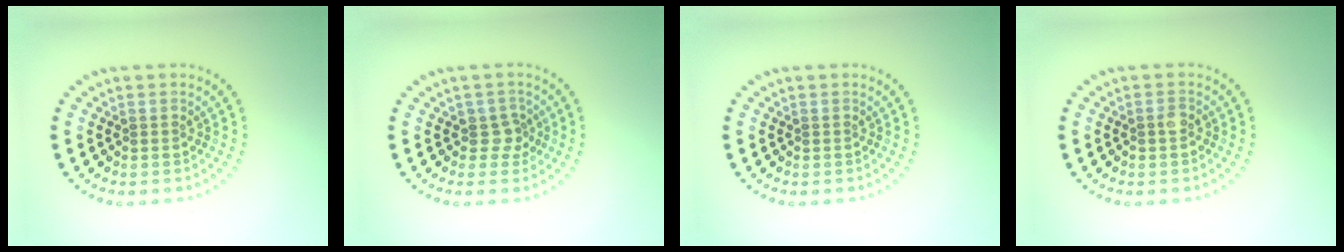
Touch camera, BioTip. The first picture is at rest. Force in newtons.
{"total": 1.8, "press": 1.4, "slide": 1.2}
{"total": 0.0}
{"total": 0.8, "press": 0.7, "slide": 0.4}